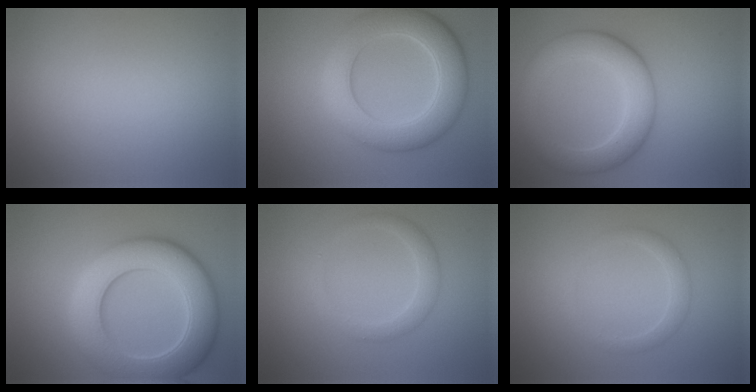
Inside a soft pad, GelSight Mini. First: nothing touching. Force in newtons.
{"total": 7.8, "press": 7.8, "slide": 0.4}
{"total": 6.2, "press": 6.2, "slide": 0.2}
{"total": 9.7, "press": 9.7, "slide": 0.6}
{"total": 2.2, "press": 2.2, "slide": 0.1}
{"total": 1.7, "press": 1.7, "slide": 0.2}